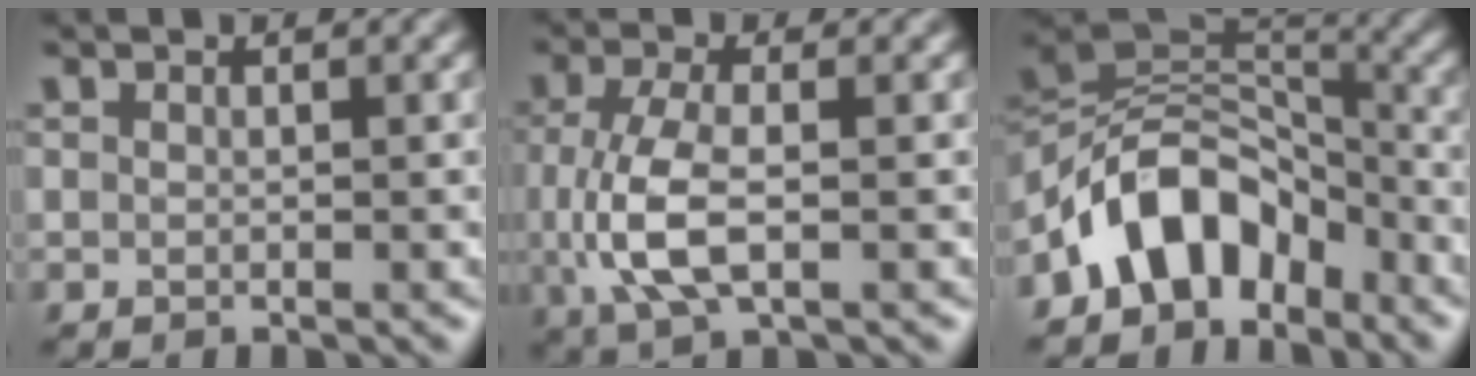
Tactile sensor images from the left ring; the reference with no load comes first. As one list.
[{"total": 5.6, "force": [-0.7, 2.3, 5.0], "torque": [-0.119, -0.007, -0.013]}, {"total": 7.9, "force": [-4.9, 4.7, 4.0], "torque": [-0.041, 0.013, -0.101]}]